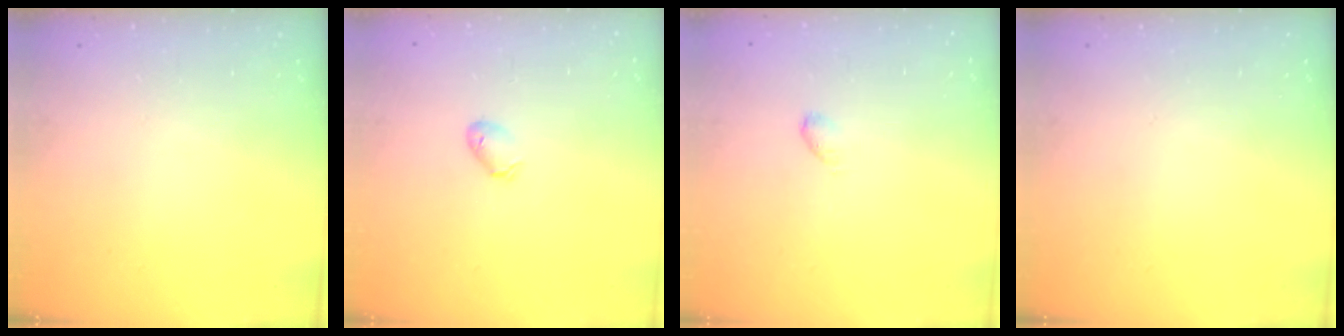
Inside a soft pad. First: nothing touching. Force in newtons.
{"total": 4.8, "press": 4.6, "slide": 1.2}
{"total": 2.9, "press": 2.9, "slide": 0.4}
{"total": 0.0}